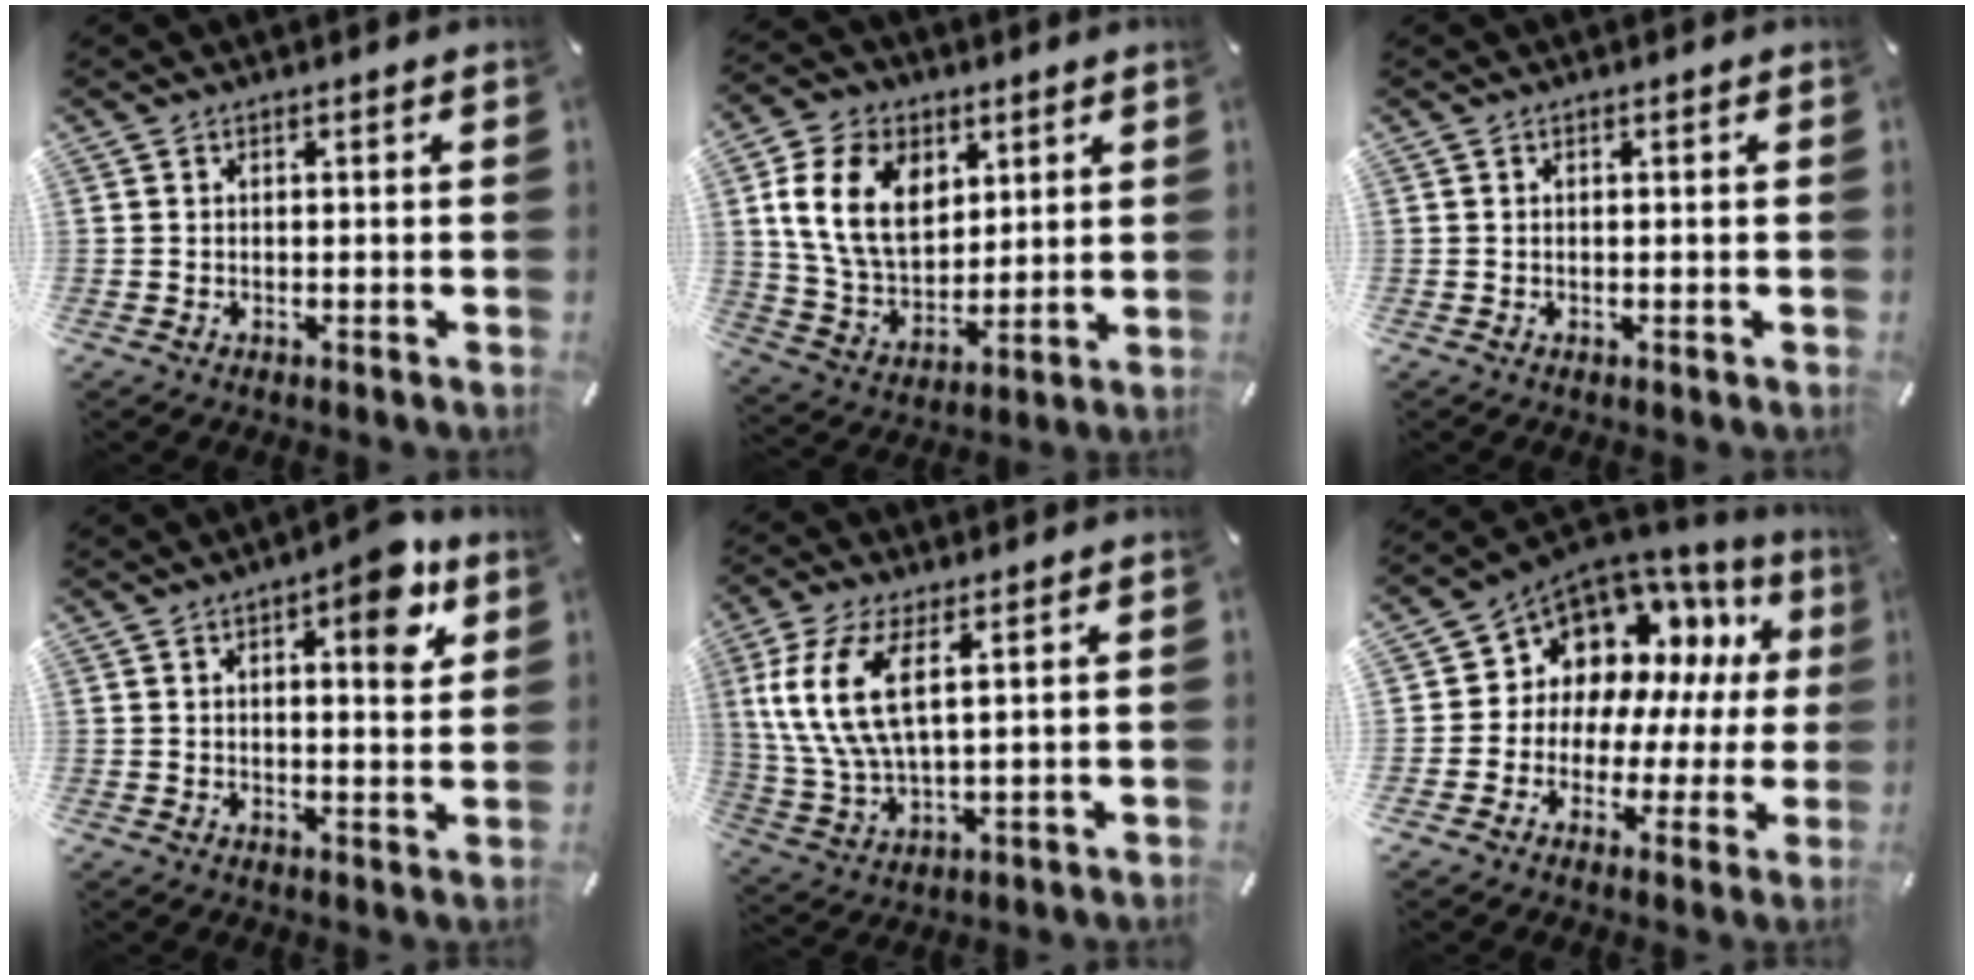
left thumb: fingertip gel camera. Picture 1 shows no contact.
{"total": 15.8, "force": [5.3, 11.5, 9.3], "torque": [-0.193, -0.004, 0.099]}
{"total": 0.0}
{"total": 9.8, "force": [4.7, 3.4, 7.9], "torque": [-0.096, -0.024, 0.069]}
{"total": 12.4, "force": [4.1, 5.6, 10.3], "torque": [-0.241, -0.007, 0.073]}
{"total": 10.3, "force": [4.4, 8.8, 2.9], "torque": [-0.063, -0.050, 0.090]}